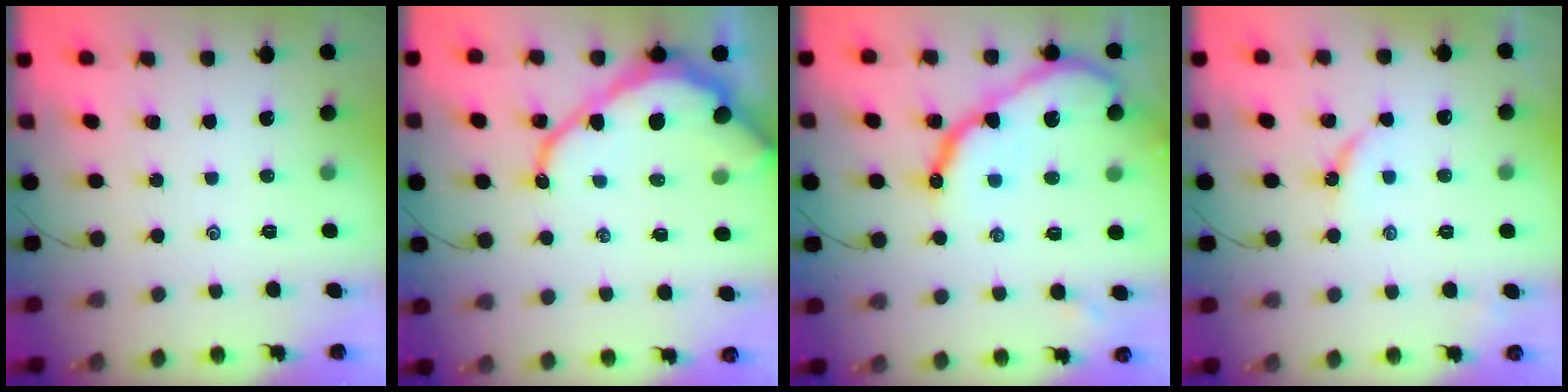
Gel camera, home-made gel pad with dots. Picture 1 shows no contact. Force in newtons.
{"total": 13.5, "press": 13.4, "slide": 1.7}
{"total": 13.6, "press": 13.6, "slide": 1.3}
{"total": 2.5, "press": 2.5, "slide": 0.4}